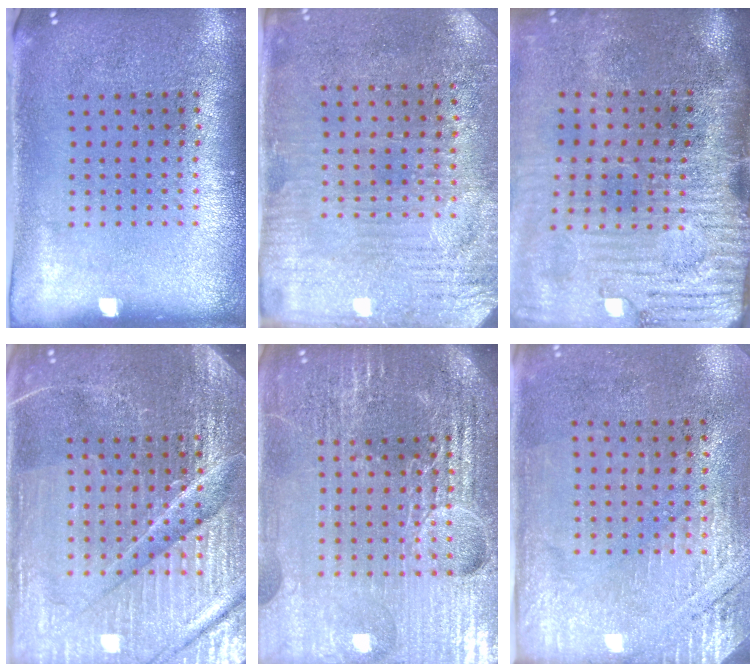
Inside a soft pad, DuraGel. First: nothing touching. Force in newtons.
{"total": 3.3, "press": 3.1, "slide": 1.2}
{"total": 4.8, "press": 4.0, "slide": 2.6}
{"total": 5.8, "press": 5.3, "slide": 2.4}
{"total": 6.1, "press": 5.4, "slide": 2.8}
{"total": 2.8, "press": 2.5, "slide": 1.3}